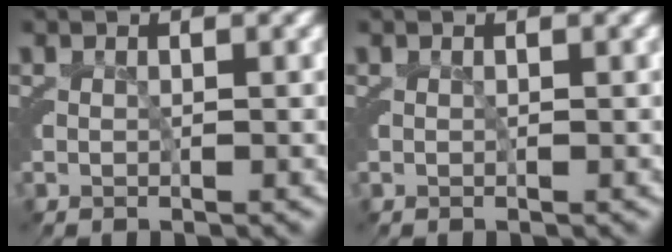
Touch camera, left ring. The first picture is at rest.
{"total": 0.0}